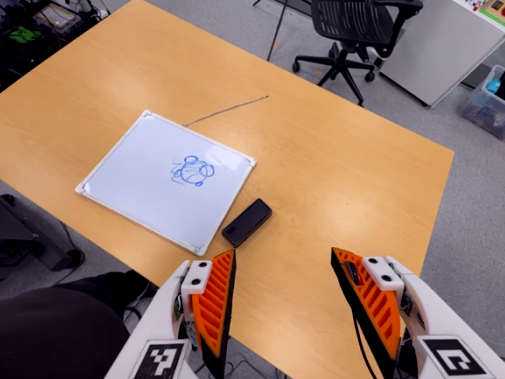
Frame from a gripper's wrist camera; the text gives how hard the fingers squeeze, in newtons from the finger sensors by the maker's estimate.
{"total": 0.0}